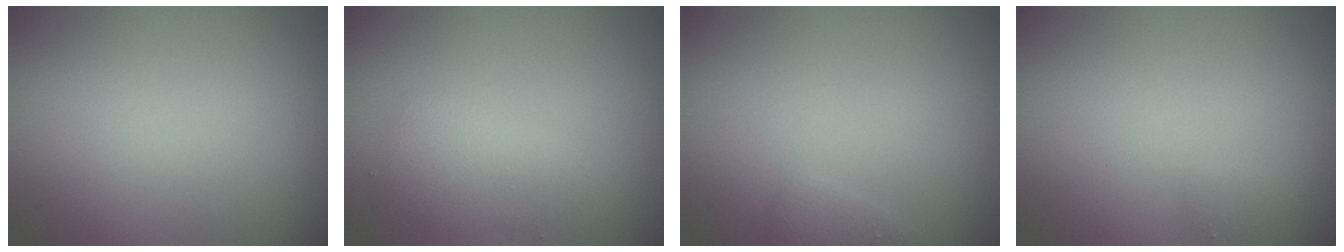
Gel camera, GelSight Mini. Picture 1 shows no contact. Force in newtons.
{"total": 2.6, "press": 2.6, "slide": 0.0}
{"total": 1.0, "press": 1.0, "slide": 0.1}
{"total": 0.7, "press": 0.7, "slide": 0.1}